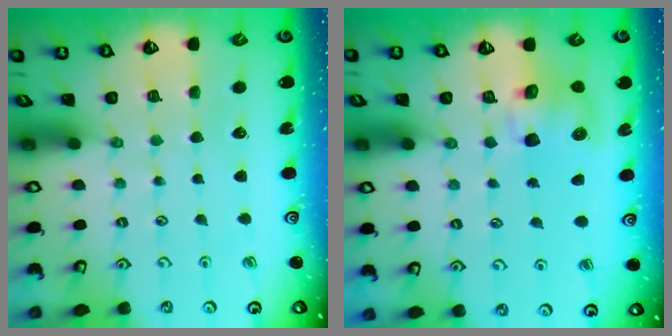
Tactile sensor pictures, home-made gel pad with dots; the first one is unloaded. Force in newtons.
{"total": 8.4, "press": 8.3, "slide": 1.3}